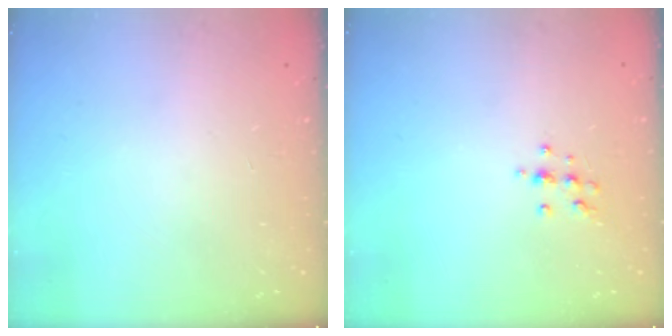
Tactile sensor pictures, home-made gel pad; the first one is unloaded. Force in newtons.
{"total": 6.8, "press": 6.8, "slide": 0.6}